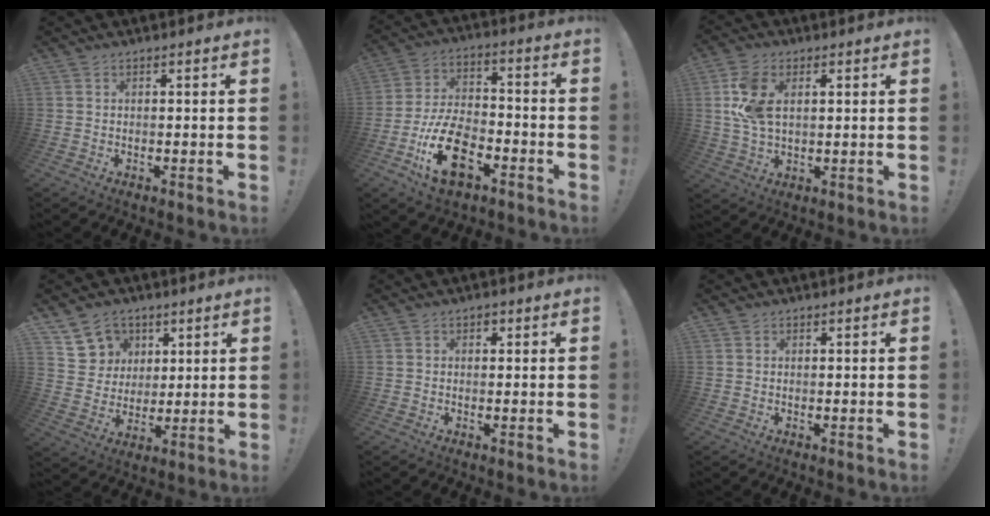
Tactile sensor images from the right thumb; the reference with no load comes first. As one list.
[{"total": 18.4, "force": [-8.3, 10.6, 12.5], "torque": [-0.225, 0.055, -0.136]}, {"total": 10.2, "force": [2.3, 6.1, 7.8], "torque": [-0.155, -0.002, 0.044]}, {"total": 10.1, "force": [5.4, 8.3, 1.5], "torque": [-0.029, -0.036, 0.113]}, {"total": 1.1, "force": [0.4, 0.9, 0.4], "torque": [0.000, 0.000, 0.005]}, {"total": 0.6, "force": [0.3, 0.5, 0.0], "torque": [0.009, -0.002, 0.005]}]